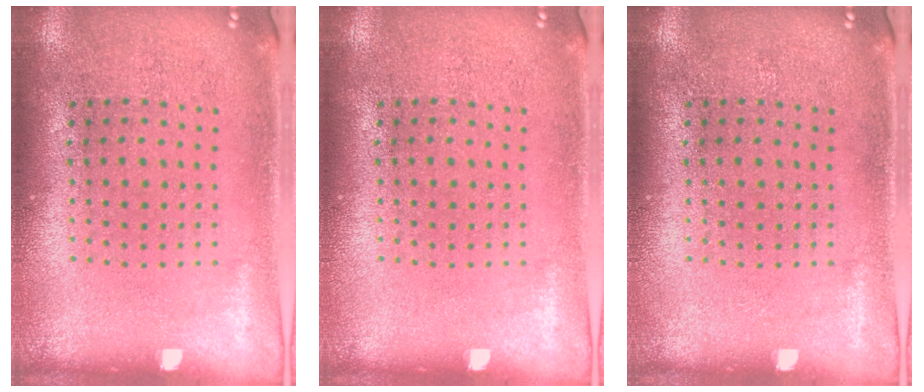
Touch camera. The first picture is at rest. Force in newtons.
{"total": 0.0}
{"total": 0.0}